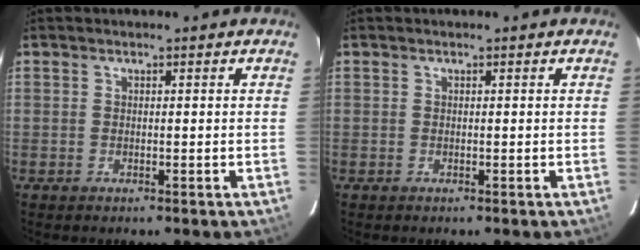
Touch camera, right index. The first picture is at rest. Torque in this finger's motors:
{"motor_torque": [0.00, 0.00, 0.01, 0.00]}